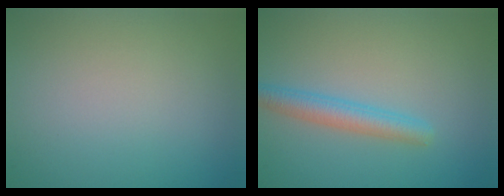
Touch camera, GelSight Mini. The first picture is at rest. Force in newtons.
{"total": 2.8, "press": 2.8, "slide": 0.0}